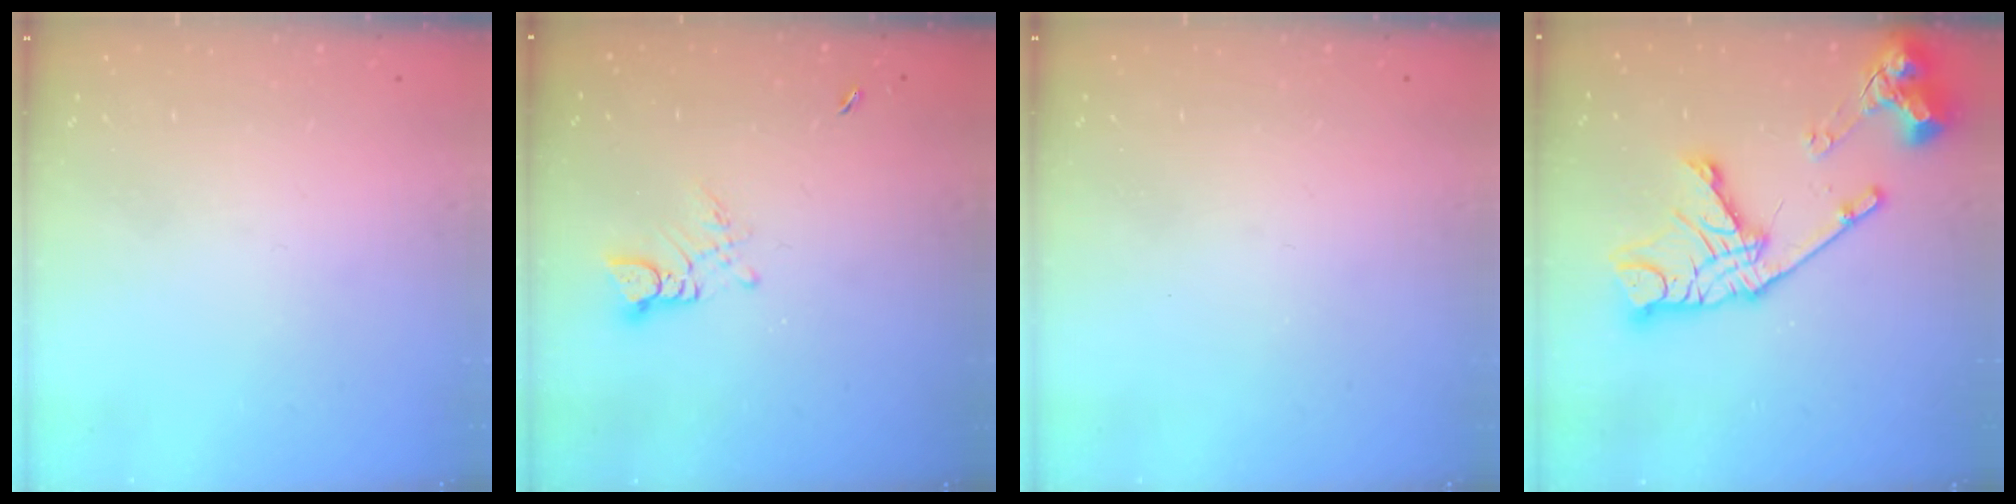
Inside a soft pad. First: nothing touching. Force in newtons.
{"total": 3.0, "press": 2.9, "slide": 0.3}
{"total": 0.0}
{"total": 18.8, "press": 18.7, "slide": 2.1}